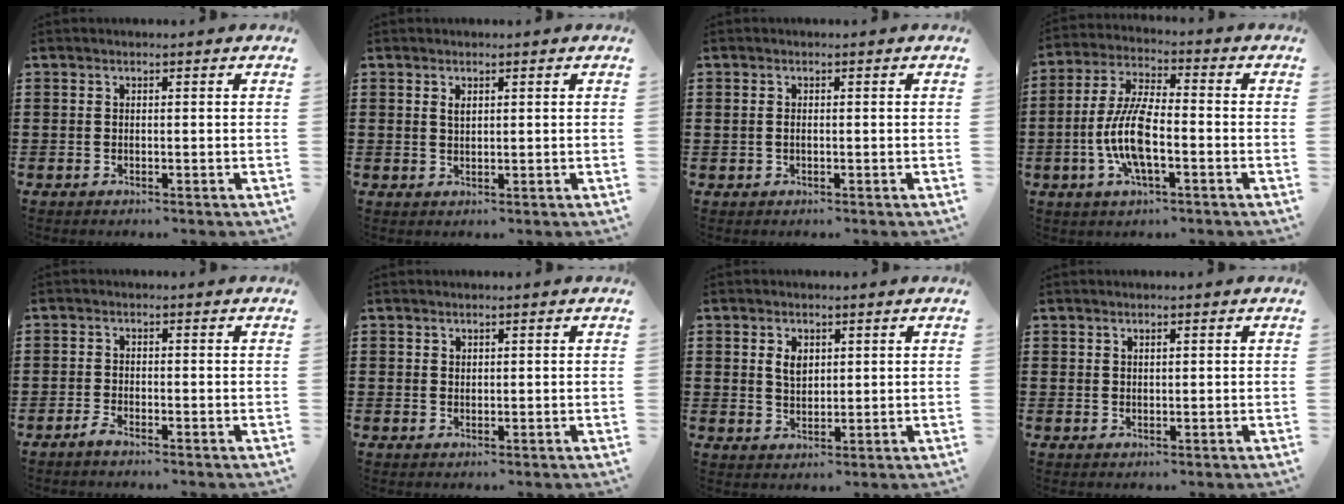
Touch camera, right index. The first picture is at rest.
{"total": 1.1, "force": [0.6, 0.5, 0.8], "torque": [-0.016, 0.003, 0.009]}
{"total": 0.8, "force": [0.0, 0.4, 0.7], "torque": [-0.015, 0.003, -0.001]}
{"total": 9.4, "force": [-2.4, 3.1, 8.6], "torque": [-0.198, -0.010, -0.052]}
{"total": 1.5, "force": [-1.4, 0.1, 0.7], "torque": [-0.023, -0.005, -0.027]}
{"total": 0.9, "force": [0.7, 0.6, 0.2], "torque": [-0.005, 0.002, 0.014]}
{"total": 3.0, "force": [1.1, 1.9, 2.1], "torque": [-0.046, 0.007, 0.019]}
{"total": 0.9, "force": [0.6, 0.4, 0.5], "torque": [-0.011, 0.003, 0.010]}